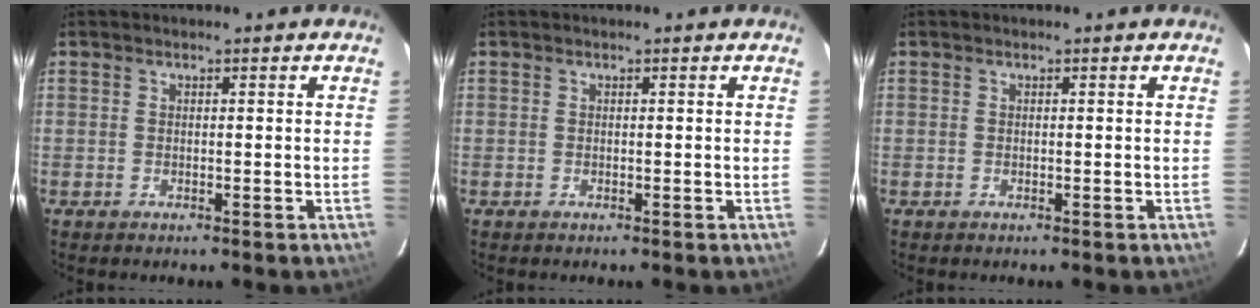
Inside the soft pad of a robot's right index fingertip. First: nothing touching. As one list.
[{"total": 0.0}, {"total": 0.0}]